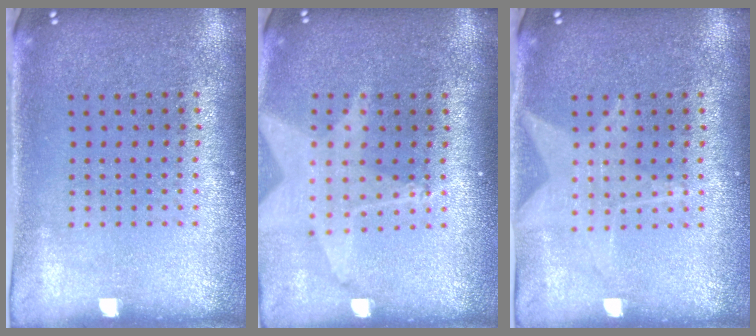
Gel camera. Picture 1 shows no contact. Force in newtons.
{"total": 2.0, "press": 1.6, "slide": 1.2}
{"total": 1.8, "press": 1.8, "slide": 0.3}